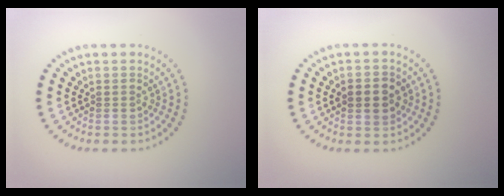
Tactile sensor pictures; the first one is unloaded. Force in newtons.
{"total": 2.3, "press": 2.2, "slide": 0.1}